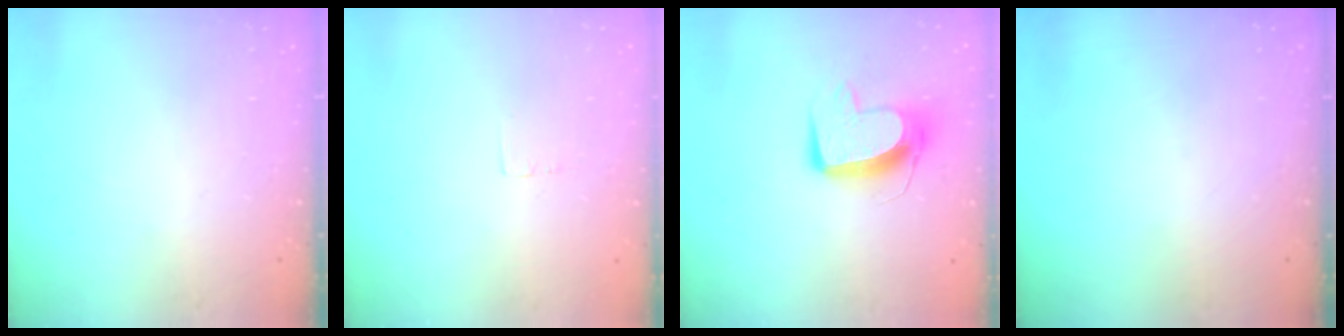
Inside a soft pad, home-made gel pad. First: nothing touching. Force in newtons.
{"total": 2.3, "press": 2.3, "slide": 0.1}
{"total": 10.1, "press": 10.1, "slide": 0.4}
{"total": 0.0}